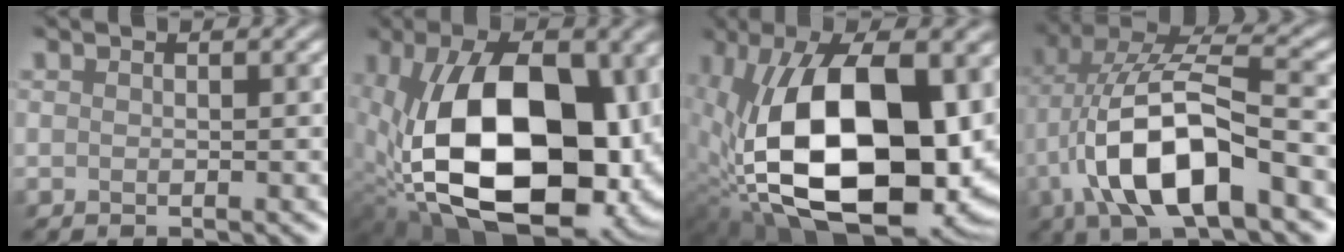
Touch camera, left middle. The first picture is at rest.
{"total": 17.5, "force": [-0.6, 11.2, 13.5], "torque": [-0.255, -0.025, 0.002]}
{"total": 18.4, "force": [0.2, 10.6, 15.1], "torque": [-0.287, -0.027, 0.017]}
{"total": 10.2, "force": [-2.8, 4.2, 8.8], "torque": [-0.185, 0.015, -0.051]}